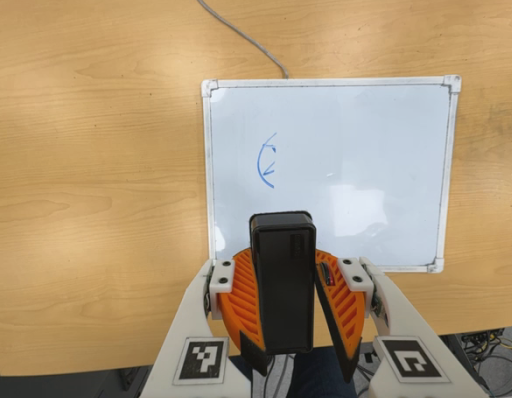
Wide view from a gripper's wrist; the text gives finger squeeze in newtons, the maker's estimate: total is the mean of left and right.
{"total": 8.2, "left": 9.0, "right": 7.4}